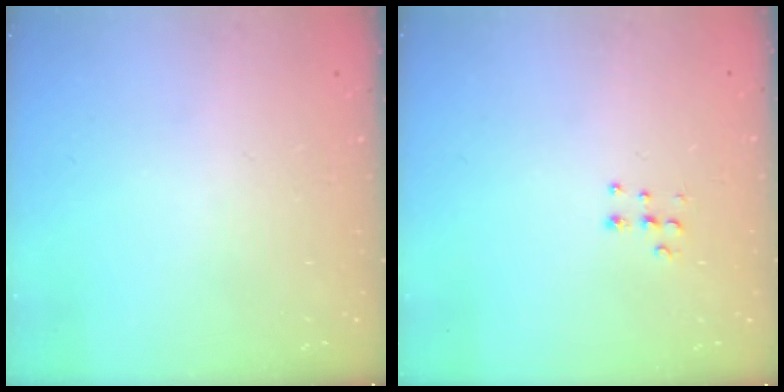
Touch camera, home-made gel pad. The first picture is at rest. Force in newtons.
{"total": 5.2, "press": 5.2, "slide": 0.2}